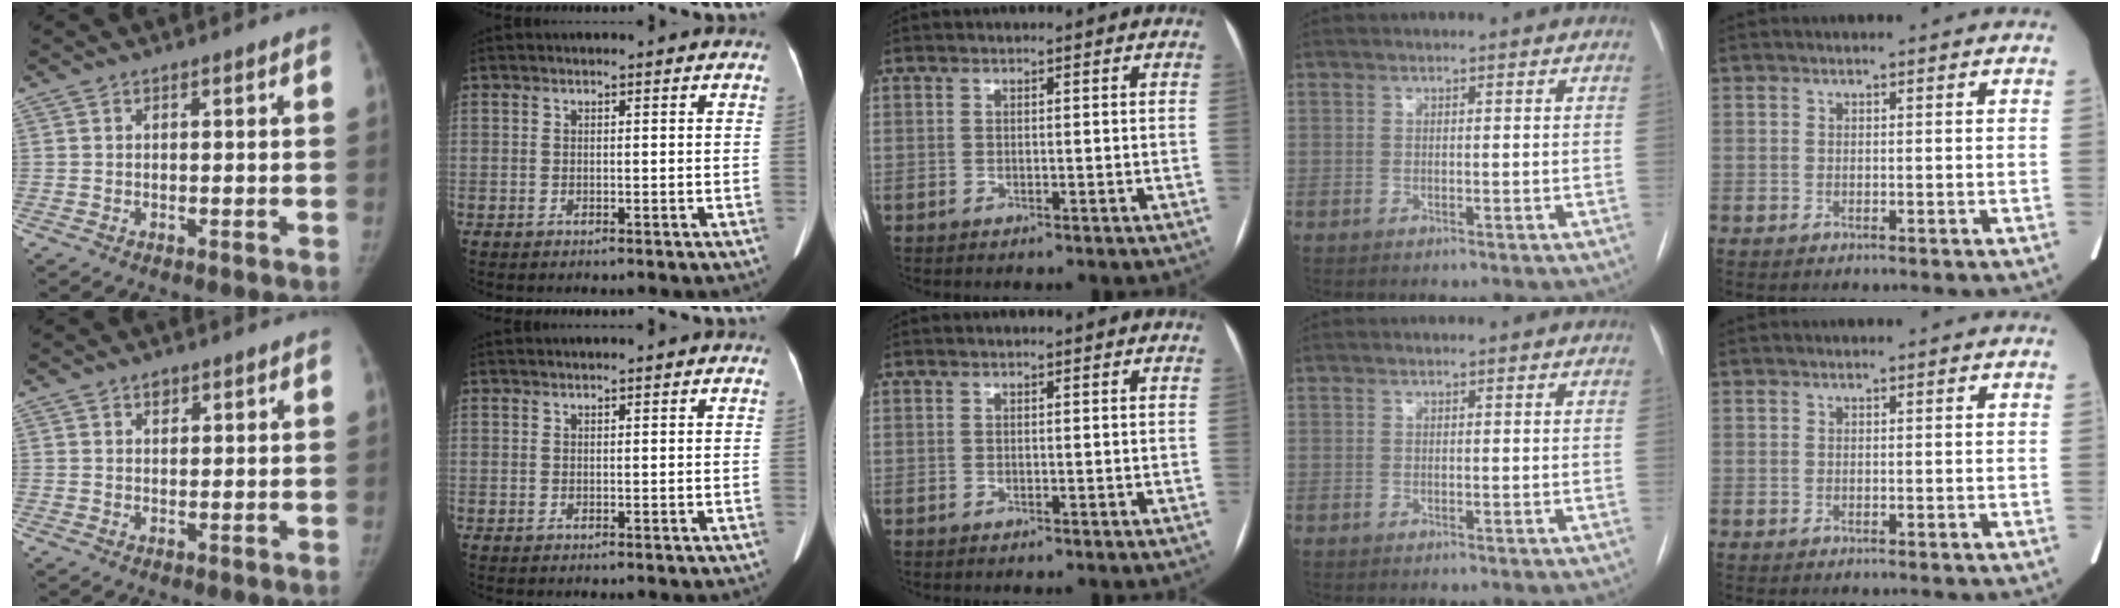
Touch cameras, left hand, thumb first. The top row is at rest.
{"thumb": {"total": 1.4, "force": [0.9, 1.0, 0.6], "torque": [0.003, -0.003, 0.012]}, "index": {"total": 0.8, "force": [0.7, -0.1, 0.4], "torque": [-0.006, 0.021, 0.018]}}